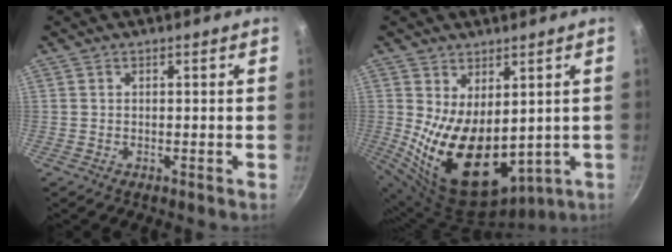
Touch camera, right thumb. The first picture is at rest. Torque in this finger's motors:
{"motor_torque": [-0.46, 2.31, 1.50, 1.27, 0.30]}